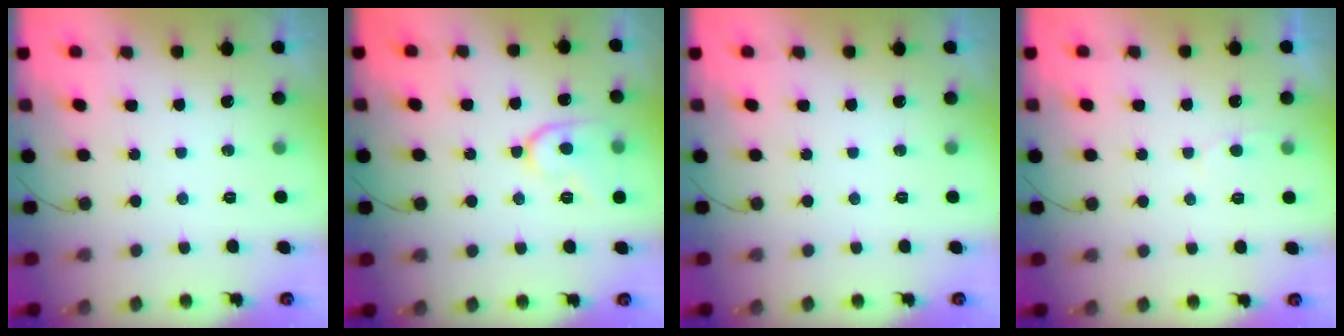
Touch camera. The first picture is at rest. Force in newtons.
{"total": 10.3, "press": 10.2, "slide": 0.8}
{"total": 0.0}
{"total": 5.2, "press": 5.2, "slide": 0.4}